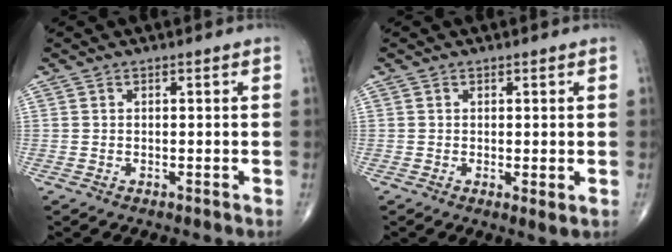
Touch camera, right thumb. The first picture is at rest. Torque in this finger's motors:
{"motor_torque": [-0.05, 0.02, -0.17, 0.00, -0.01]}